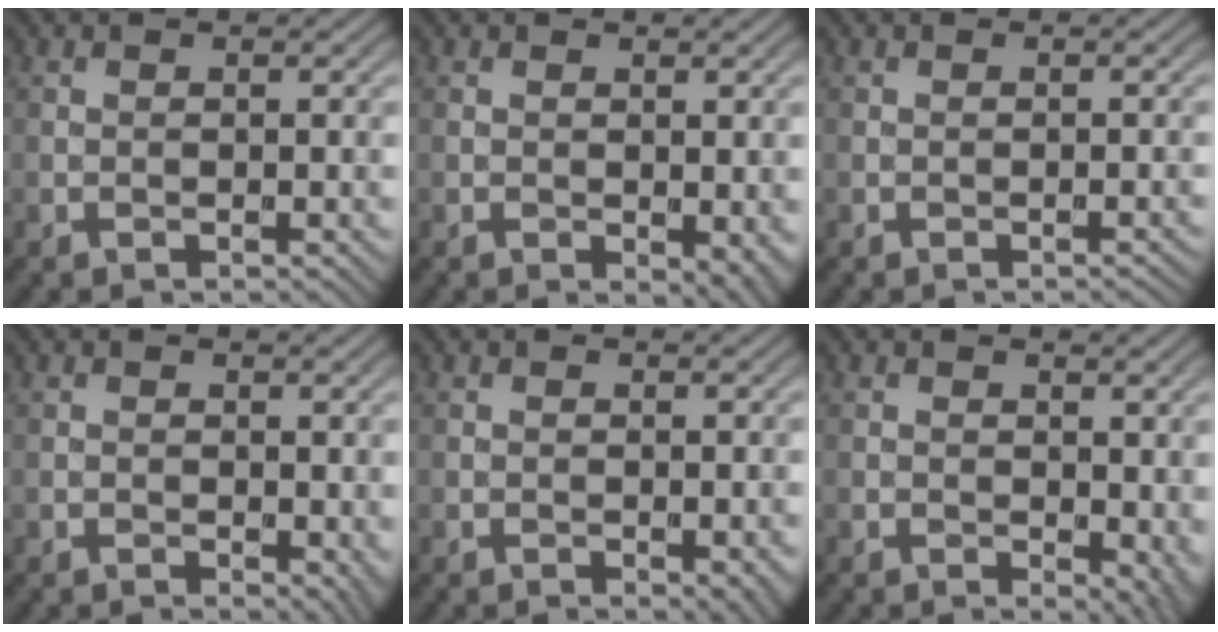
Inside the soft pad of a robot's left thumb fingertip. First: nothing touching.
{"total": 2.6, "force": [-0.7, 1.4, 2.1], "torque": [-0.022, -0.007, -0.006]}
{"total": 0.0}
{"total": 2.0, "force": [-0.1, 1.3, 1.5], "torque": [-0.013, -0.003, 0.002]}
{"total": 1.6, "force": [-0.6, 0.7, 1.3], "torque": [-0.014, -0.004, -0.005]}
{"total": 4.1, "force": [-0.1, 2.6, 3.2], "torque": [-0.037, -0.009, 0.005]}